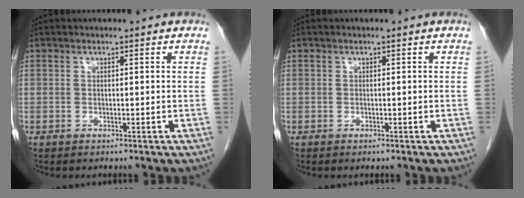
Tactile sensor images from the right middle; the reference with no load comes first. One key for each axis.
{"total": 0.0}